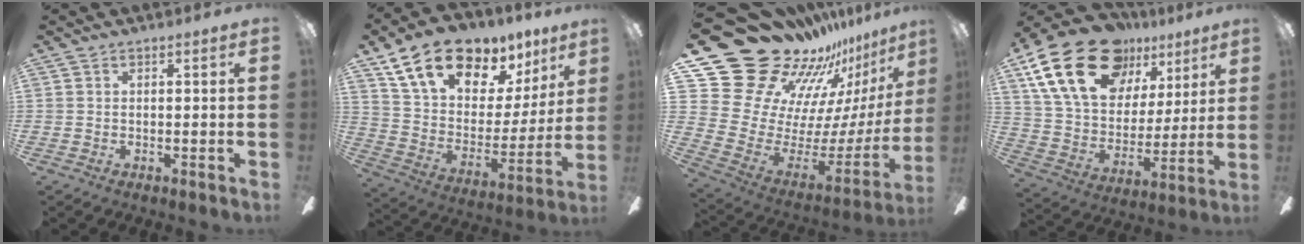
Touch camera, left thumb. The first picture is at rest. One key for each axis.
{"total": 19.4, "fx": 13.5, "fy": 10.0, "fz": 9.7, "tx": -0.169, "ty": -0.082, "tz": 0.245}
{"total": 25.8, "fx": 21.0, "fy": 12.4, "fz": 8.2, "tx": -0.120, "ty": -0.203, "tz": 0.427}
{"total": 25.0, "fx": 14.3, "fy": 15.2, "fz": 13.7, "tx": -0.256, "ty": -0.072, "tz": 0.261}